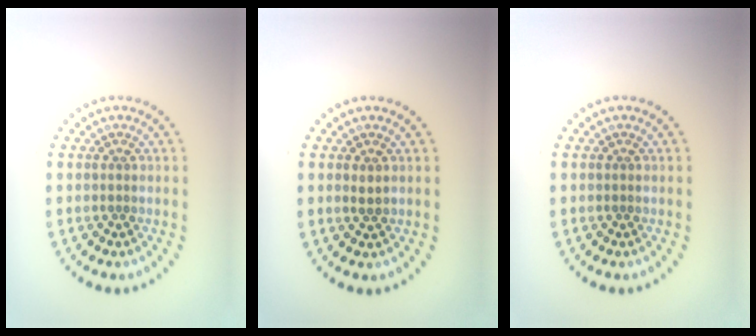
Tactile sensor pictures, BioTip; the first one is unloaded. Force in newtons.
{"total": 0.7, "press": 0.7, "slide": 0.1}
{"total": 0.0}